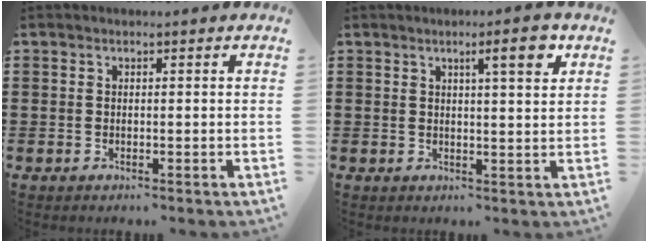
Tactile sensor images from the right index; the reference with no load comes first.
{"total": 5.0, "force": [2.6, 0.5, 4.2], "torque": [-0.065, -0.004, 0.035]}